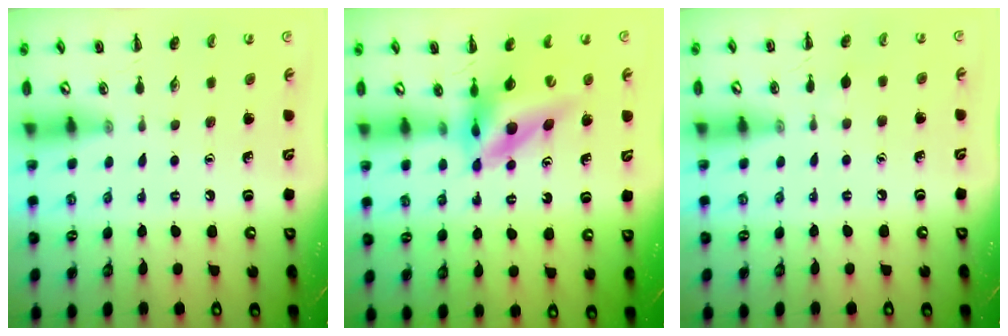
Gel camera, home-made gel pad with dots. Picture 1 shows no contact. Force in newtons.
{"total": 12.0, "press": 11.4, "slide": 3.7}
{"total": 2.8, "press": 2.6, "slide": 1.1}